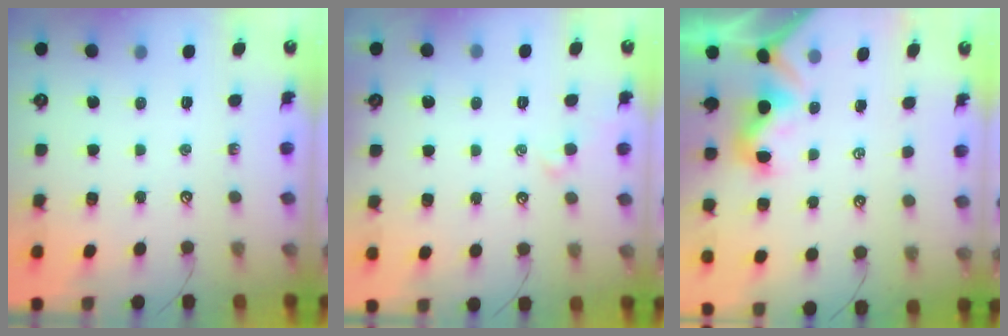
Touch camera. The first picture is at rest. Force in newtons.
{"total": 1.6, "press": 1.5, "slide": 0.4}
{"total": 1.0, "press": 0.7, "slide": 0.6}